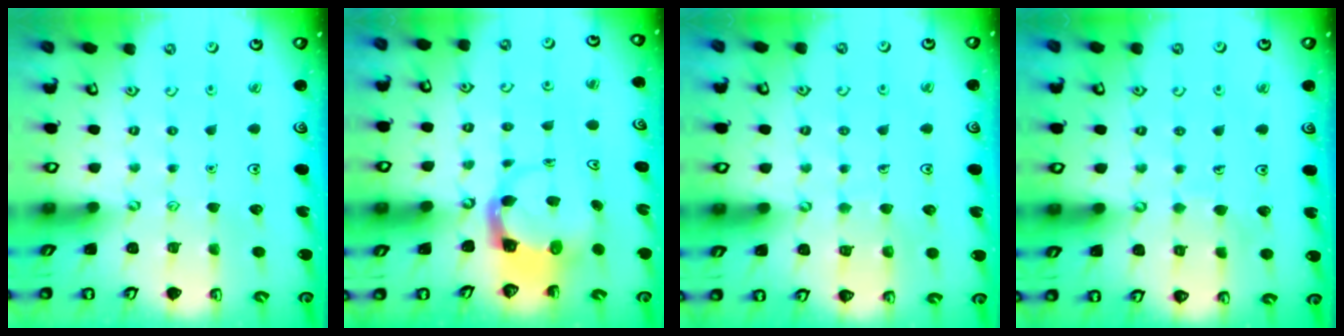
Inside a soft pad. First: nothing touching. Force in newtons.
{"total": 3.6, "press": 3.6, "slide": 0.5}
{"total": 6.8, "press": 6.7, "slide": 0.6}
{"total": 4.0, "press": 4.0, "slide": 0.3}